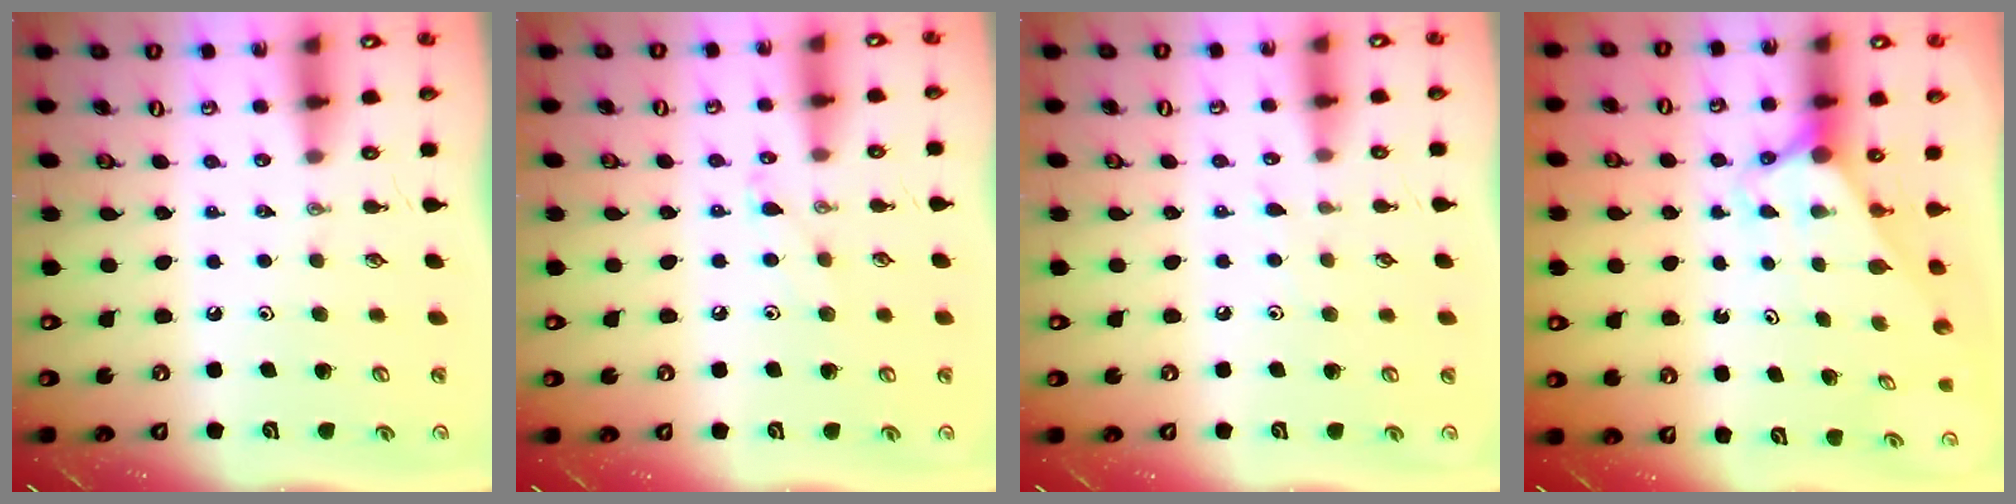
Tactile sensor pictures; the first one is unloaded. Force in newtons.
{"total": 6.7, "press": 6.6, "slide": 0.8}
{"total": 3.8, "press": 3.7, "slide": 0.4}
{"total": 2.8, "press": 2.8, "slide": 0.0}